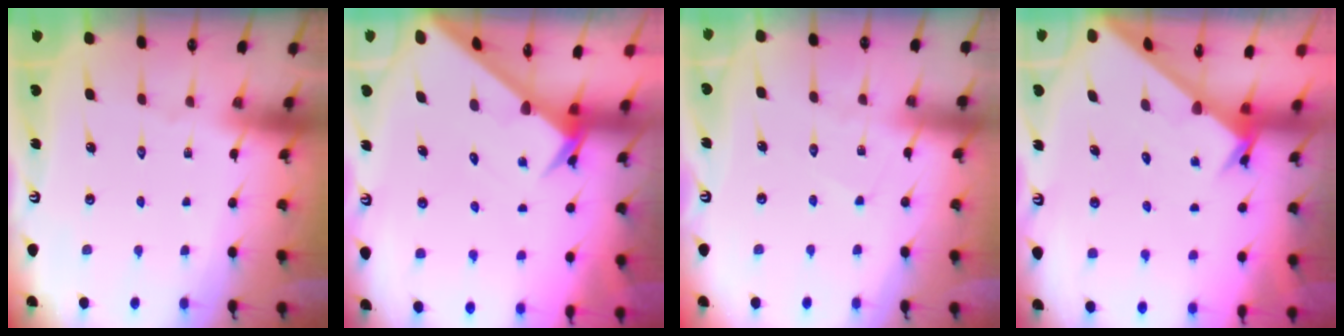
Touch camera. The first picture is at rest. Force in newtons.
{"total": 2.7, "press": 2.7, "slide": 0.1}
{"total": 5.1, "press": 5.1, "slide": 0.5}
{"total": 2.5, "press": 2.5, "slide": 0.2}